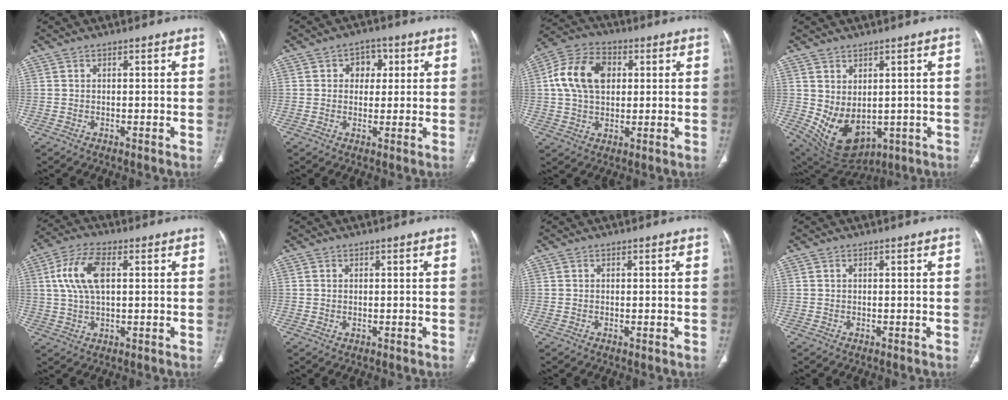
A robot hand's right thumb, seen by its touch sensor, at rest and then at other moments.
{"total": 4.8, "force": [1.3, 3.8, 2.6], "torque": [-0.005, 0.002, 0.013]}
{"total": 13.1, "force": [2.4, 9.0, 9.1], "torque": [-0.158, 0.016, 0.037]}
{"total": 11.0, "force": [-0.6, 7.4, 8.1], "torque": [-0.127, -0.009, 0.029]}
{"total": 10.2, "force": [2.2, 5.2, 8.4], "torque": [-0.173, 0.012, 0.042]}
{"total": 0.5, "force": [0.0, 0.4, 0.3], "torque": [-0.009, -0.002, 0.002]}
{"total": 0.0}
{"total": 0.0}